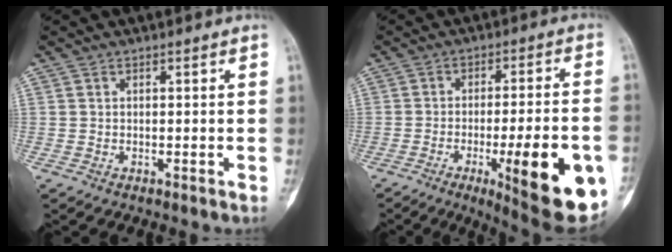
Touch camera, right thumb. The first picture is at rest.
{"total": 20.1, "force": [-6.7, 4.6, 18.4], "torque": [-0.204, 0.003, -0.079]}